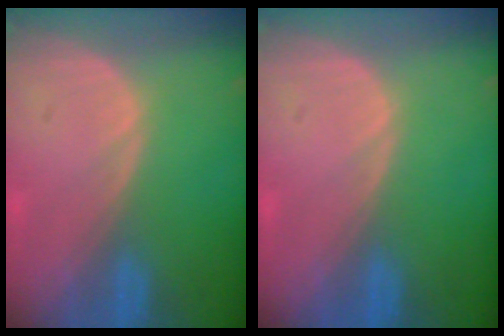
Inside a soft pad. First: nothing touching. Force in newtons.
{"total": 0.0}